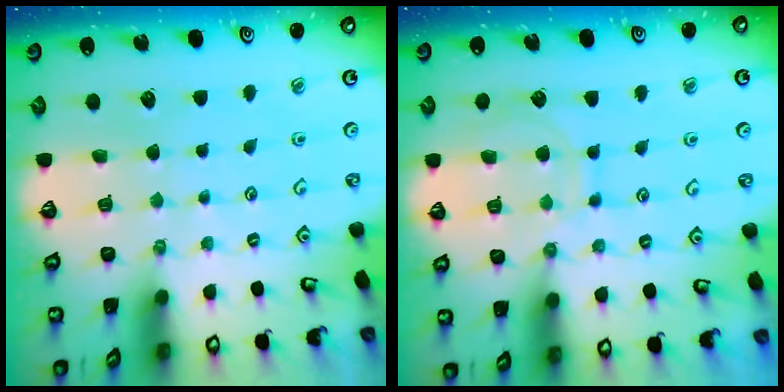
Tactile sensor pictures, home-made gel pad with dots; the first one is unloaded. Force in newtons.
{"total": 9.0, "press": 9.0, "slide": 0.7}